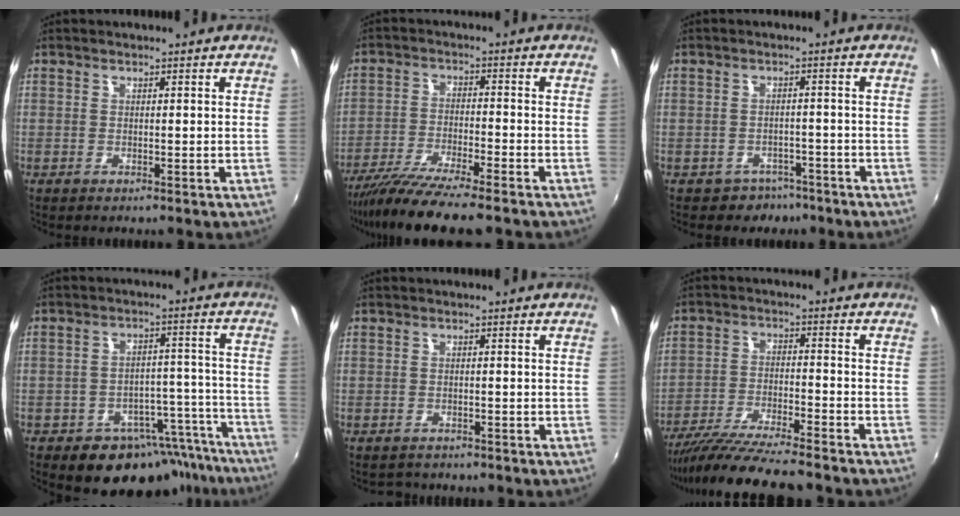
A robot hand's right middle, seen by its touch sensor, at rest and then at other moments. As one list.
[{"total": 11.7, "force": [-9.7, 0.5, 6.5], "torque": [-0.139, -0.035, -0.172]}, {"total": 4.5, "force": [-3.2, 3.2, 0.0], "torque": [-0.003, 0.018, -0.040]}, {"total": 15.3, "force": [-12.3, 8.2, 3.8], "torque": [-0.052, 0.054, -0.144]}, {"total": 2.0, "force": [-1.5, 1.2, 0.0], "torque": [-0.005, 0.000, -0.024]}, {"total": 13.9, "force": [-12.3, 0.6, 6.6], "torque": [-0.141, -0.032, -0.212]}]